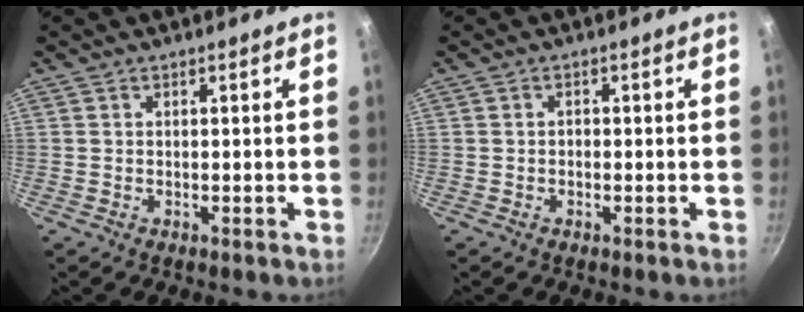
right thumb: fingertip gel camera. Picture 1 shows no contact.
{"total": 0.8, "force": [-0.2, 0.6, 0.4], "torque": [-0.007, 0.005, -0.004]}